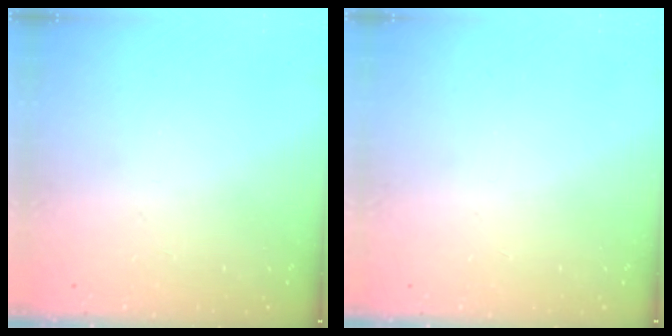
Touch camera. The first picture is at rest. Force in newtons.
{"total": 0.0}